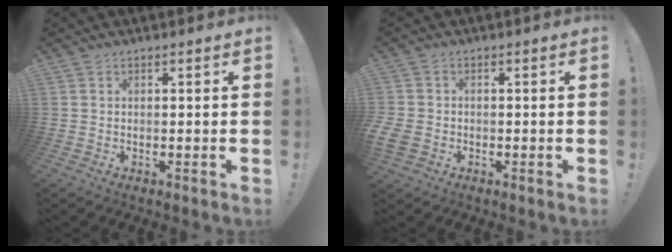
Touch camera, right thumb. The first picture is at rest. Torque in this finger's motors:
{"motor_torque": [1.07, 0.42, 0.72, -0.34, 0.01]}